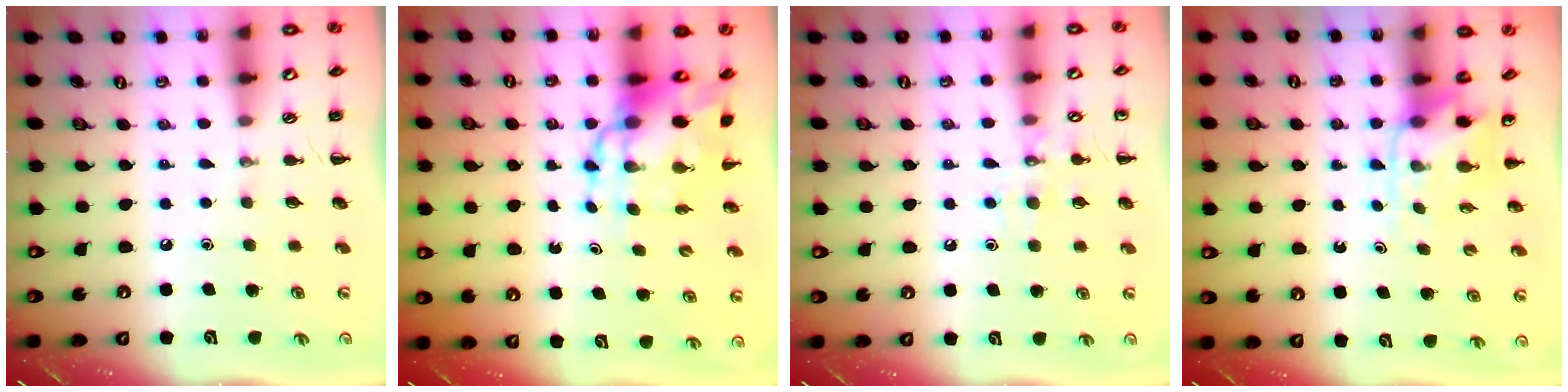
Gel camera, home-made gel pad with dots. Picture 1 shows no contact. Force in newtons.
{"total": 9.8, "press": 9.5, "slide": 2.5}
{"total": 8.2, "press": 8.1, "slide": 1.3}
{"total": 4.9, "press": 4.9, "slide": 0.6}